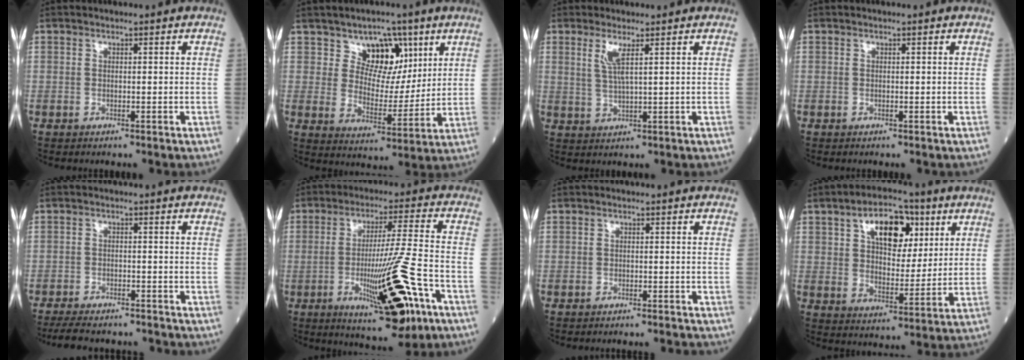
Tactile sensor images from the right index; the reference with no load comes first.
{"total": 8.4, "force": [4.6, 5.4, 4.3], "torque": [-0.062, 0.003, 0.081]}
{"total": 3.5, "force": [1.6, 0.1, 3.1], "torque": [-0.069, -0.005, 0.035]}
{"total": 0.0}
{"total": 11.2, "force": [-10.3, 2.3, 3.6], "torque": [-0.062, -0.005, -0.144]}
{"total": 15.7, "force": [-5.9, 0.7, 14.5], "torque": [-0.238, -0.023, -0.089]}
{"total": 4.3, "force": [-4.3, 0.0, 0.4], "torque": [0.001, -0.011, -0.051]}
{"total": 11.1, "force": [4.8, 6.0, 8.0], "torque": [-0.129, 0.020, 0.081]}